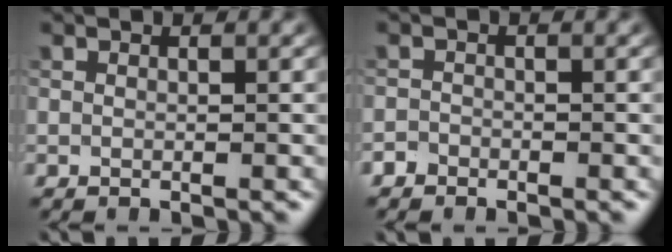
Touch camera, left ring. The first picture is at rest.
{"total": 1.0, "force": [-0.8, 0.5, -0.1], "torque": [0.001, 0.003, -0.018]}